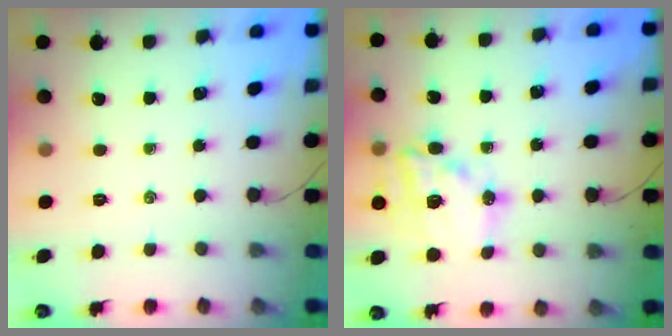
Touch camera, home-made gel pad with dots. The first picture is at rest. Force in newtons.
{"total": 17.6, "press": 17.2, "slide": 3.7}